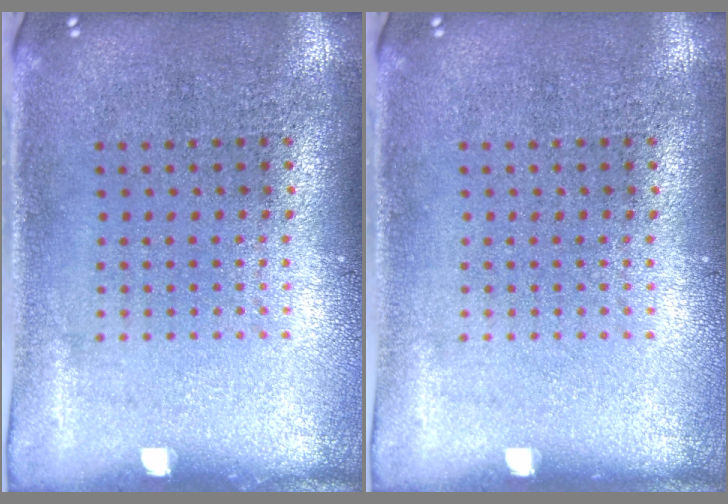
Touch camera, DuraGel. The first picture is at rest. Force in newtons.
{"total": 0.0}